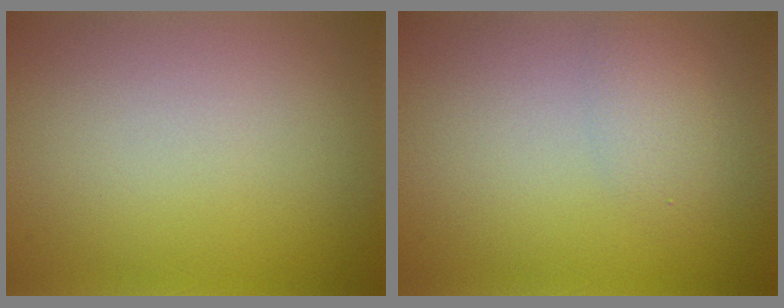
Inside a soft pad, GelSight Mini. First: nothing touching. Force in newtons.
{"total": 1.8, "press": 1.8, "slide": 0.1}